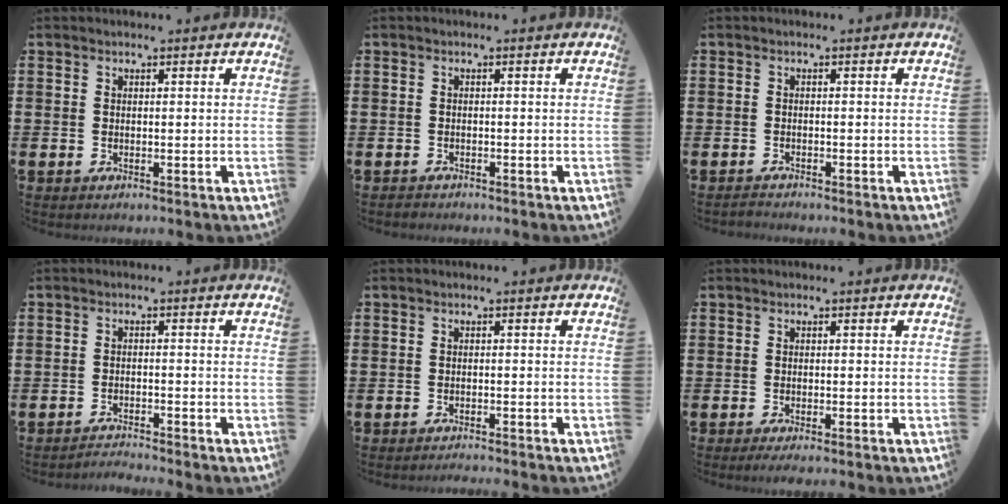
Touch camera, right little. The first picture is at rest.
{"total": 0.5, "force": [-0.5, 0.2, 0.0], "torque": [-0.002, 0.000, -0.011]}
{"total": 0.7, "force": [-0.6, 0.0, 0.1], "torque": [-0.004, -0.002, -0.013]}
{"total": 1.6, "force": [-1.6, -0.2, -0.1], "torque": [-0.001, 0.005, -0.034]}
{"total": 0.8, "force": [-0.8, -0.2, 0.1], "torque": [-0.002, -0.001, -0.017]}
{"total": 0.8, "force": [-0.5, 0.1, 0.7], "torque": [-0.010, -0.002, -0.010]}